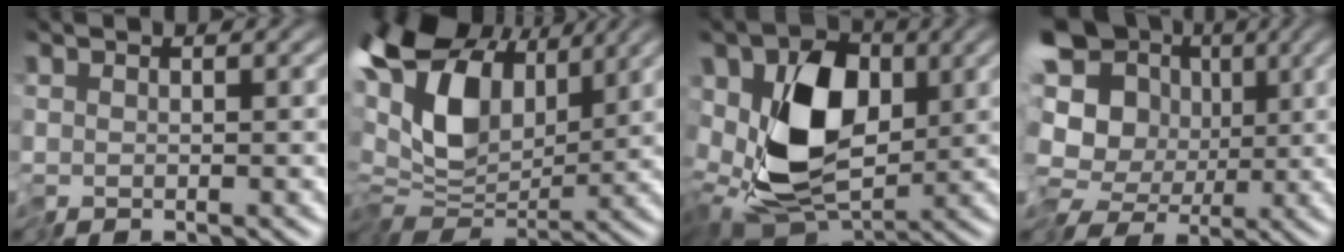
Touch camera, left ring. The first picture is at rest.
{"total": 12.0, "force": [3.4, 6.5, 9.6], "torque": [-0.189, 0.022, 0.052]}
{"total": 9.7, "force": [-0.4, 5.8, 7.8], "torque": [-0.147, -0.010, -0.009]}
{"total": 12.9, "force": [-4.2, 10.4, 6.4], "torque": [-0.117, -0.002, -0.076]}